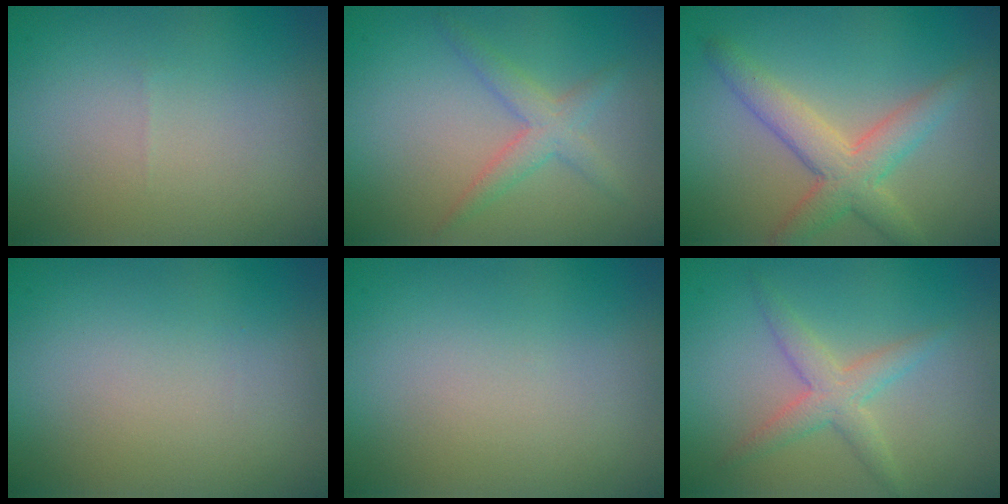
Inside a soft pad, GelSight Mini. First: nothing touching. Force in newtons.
{"total": 2.3, "press": 2.3, "slide": 0.1}
{"total": 4.4, "press": 4.4, "slide": 0.3}
{"total": 0.0}
{"total": 0.0}
{"total": 2.6, "press": 2.6, "slide": 0.2}